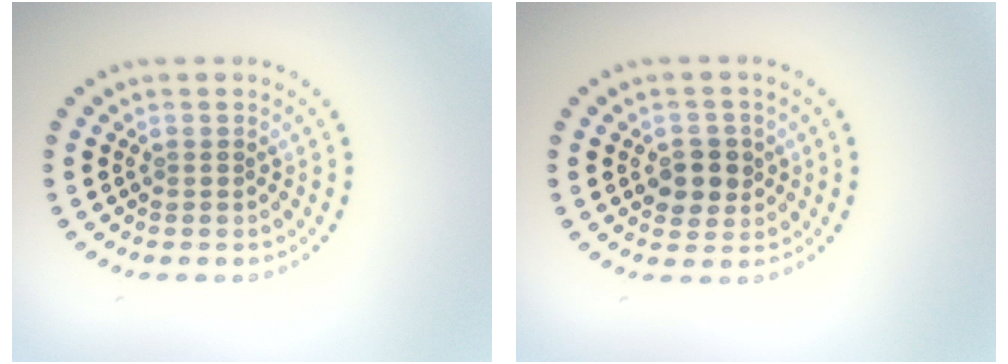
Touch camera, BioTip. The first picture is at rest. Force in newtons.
{"total": 2.8, "press": 2.8, "slide": 0.7}